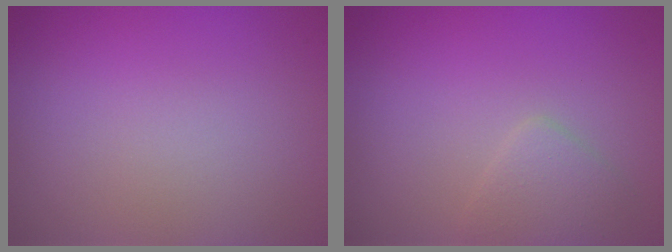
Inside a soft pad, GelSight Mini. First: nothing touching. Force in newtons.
{"total": 1.9, "press": 1.9, "slide": 0.0}